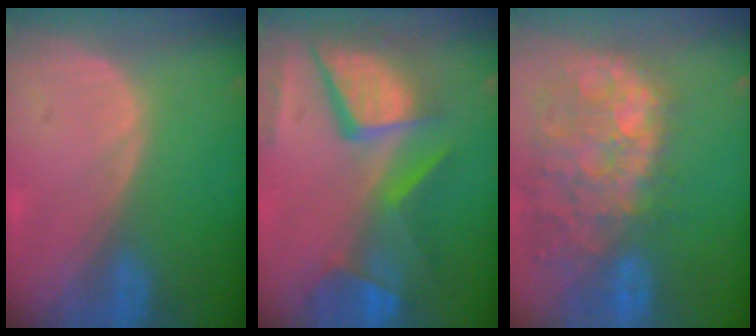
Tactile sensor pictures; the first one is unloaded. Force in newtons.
{"total": 12.2, "press": 10.0, "slide": 7.0}
{"total": 14.3, "press": 11.7, "slide": 8.2}